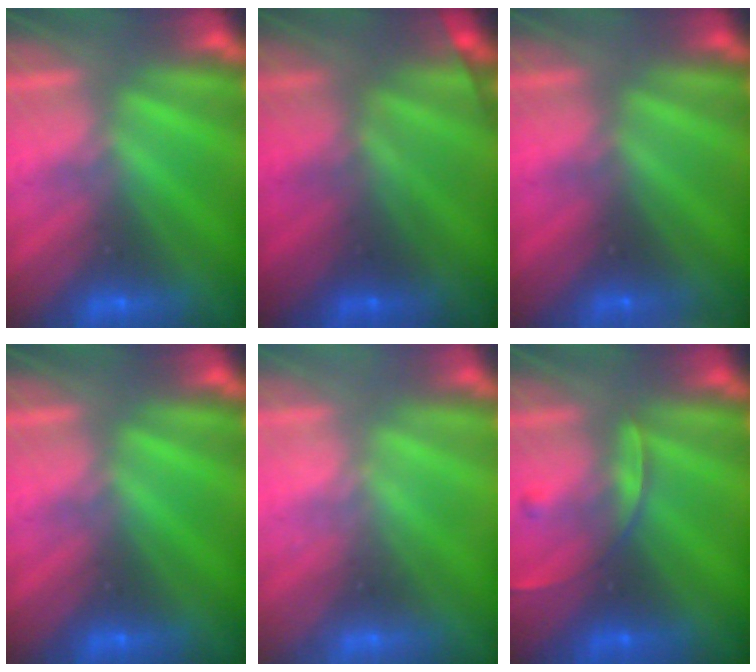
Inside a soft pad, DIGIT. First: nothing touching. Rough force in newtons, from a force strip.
{"total": 1.9}
{"total": 2.3}
{"total": 0.0}
{"total": 2.3}
{"total": 2.5}